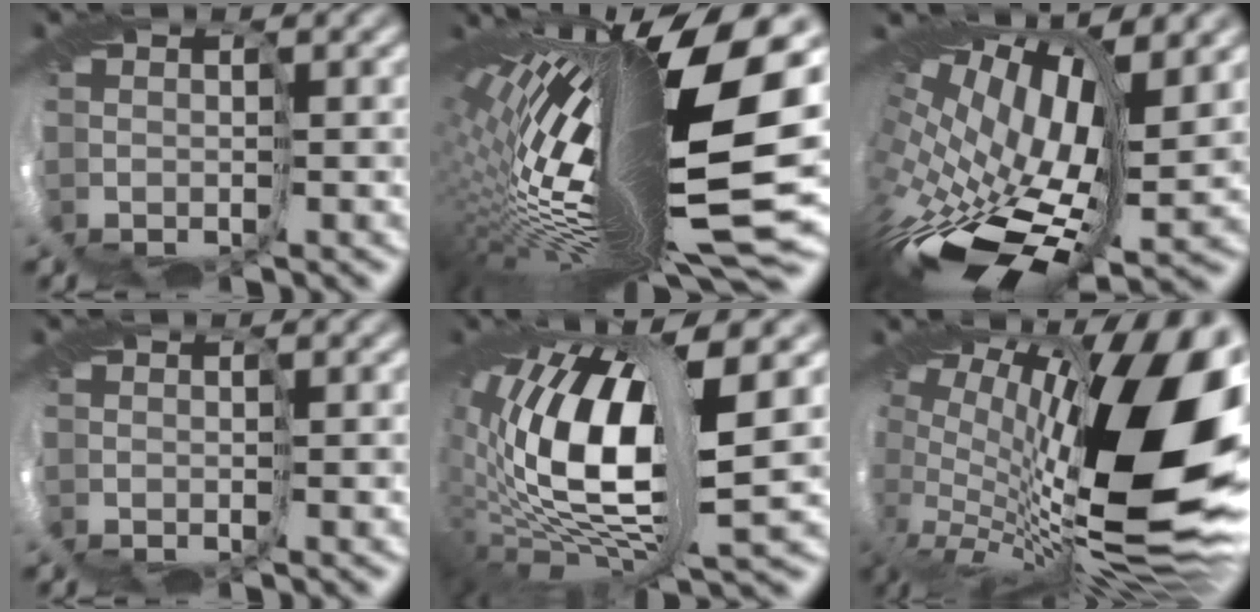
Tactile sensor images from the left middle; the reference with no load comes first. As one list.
[{"total": 19.5, "force": [-0.1, 4.5, 19.0], "torque": [-0.336, -0.027, 0.011]}, {"total": 14.2, "force": [0.3, 7.6, 11.9], "torque": [-0.228, -0.034, 0.057]}, {"total": 0.0}, {"total": 14.5, "force": [1.3, 6.0, 13.2], "torque": [-0.252, 0.006, 0.031]}, {"total": 17.4, "force": [1.4, 5.7, 16.4], "torque": [-0.244, 0.006, 0.022]}]